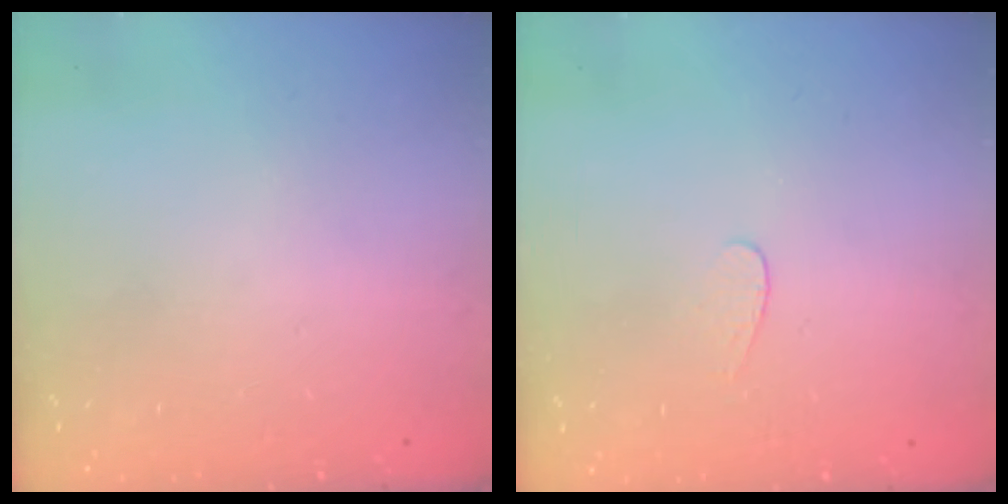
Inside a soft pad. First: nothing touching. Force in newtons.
{"total": 3.5, "press": 3.5, "slide": 0.3}